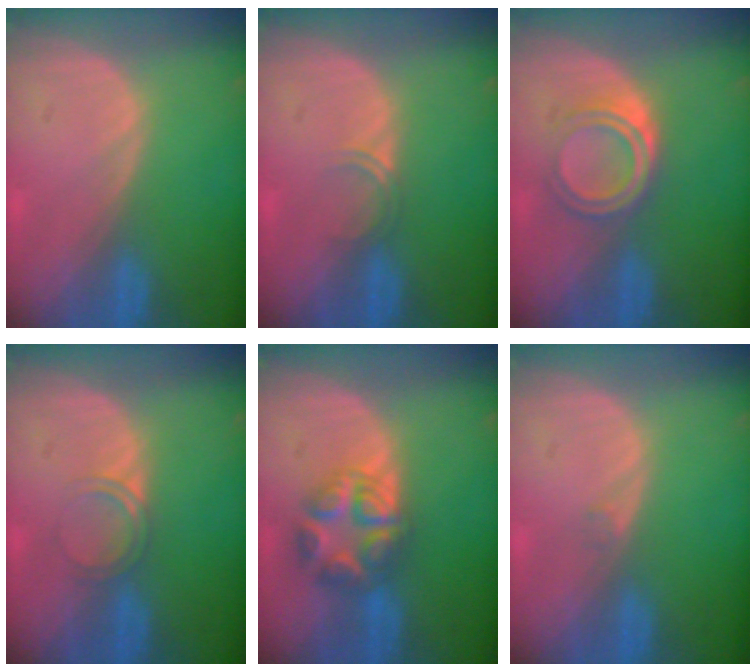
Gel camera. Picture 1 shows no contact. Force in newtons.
{"total": 1.7, "press": 1.4, "slide": 1.0}
{"total": 5.1, "press": 4.5, "slide": 2.4}
{"total": 2.4, "press": 2.4, "slide": 0.2}
{"total": 6.5, "press": 6.5, "slide": 0.1}
{"total": 0.5, "press": 0.5, "slide": 0.1}